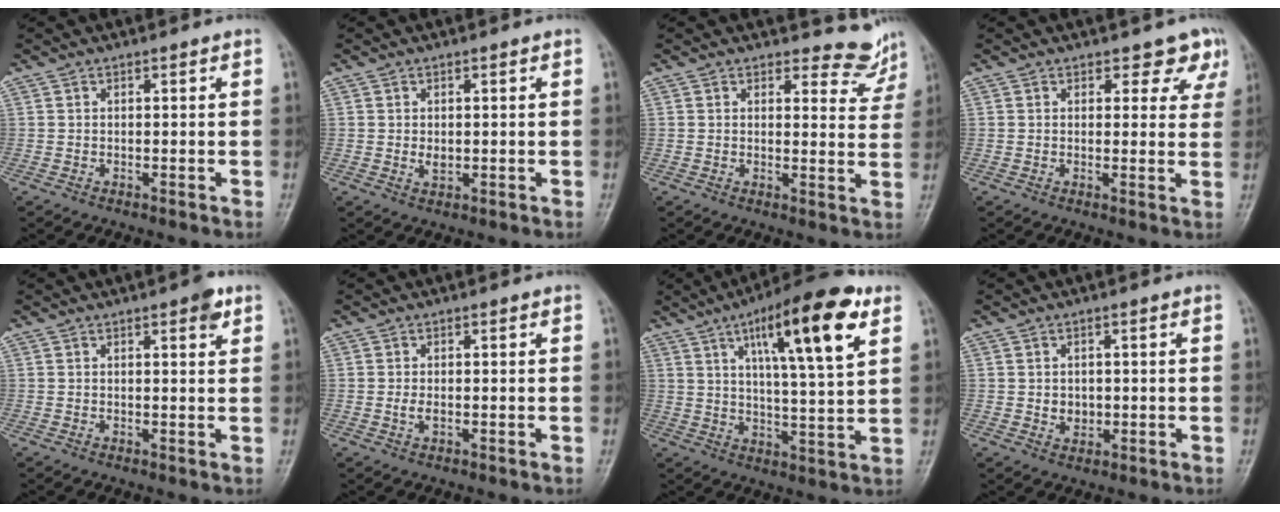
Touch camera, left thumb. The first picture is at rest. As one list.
[{"total": 1.9, "force": [0.0, 1.3, 1.4], "torque": [-0.016, -0.003, 0.004]}, {"total": 5.5, "force": [5.2, 1.9, -0.2], "torque": [0.030, -0.048, 0.049]}, {"total": 4.6, "force": [3.3, 2.9, 1.4], "torque": [0.021, -0.019, 0.026]}, {"total": 2.6, "force": [1.5, 0.8, 2.0], "torque": [-0.022, -0.005, 0.016]}, {"total": 1.5, "force": [-0.3, 0.8, 1.2], "torque": [-0.027, 0.000, -0.007]}, {"total": 17.7, "force": [8.0, 4.0, 15.2], "torque": [-0.223, -0.023, 0.124]}, {"total": 2.8, "force": [-0.2, 2.4, 1.5], "torque": [-0.009, 0.001, 0.003]}]